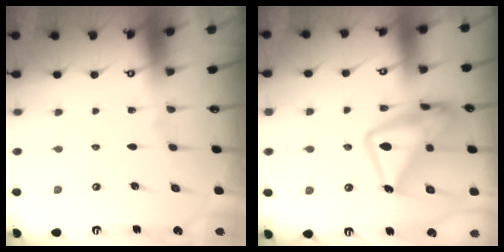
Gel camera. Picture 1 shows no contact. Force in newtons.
{"total": 19.9, "press": 19.9, "slide": 1.4}